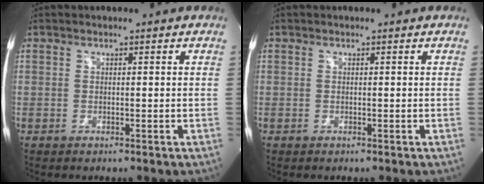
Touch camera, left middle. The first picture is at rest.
{"total": 0.0}